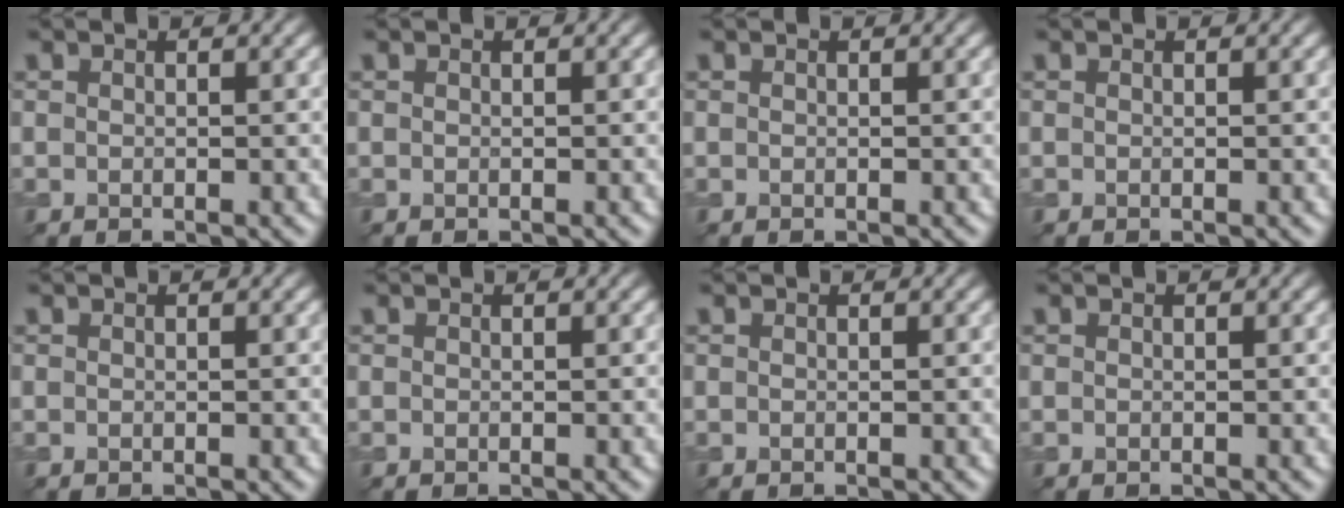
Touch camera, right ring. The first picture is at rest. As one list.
[{"total": 0.0}, {"total": 0.0}, {"total": 0.0}, {"total": 0.0}, {"total": 0.0}, {"total": 0.0}, {"total": 0.0}]